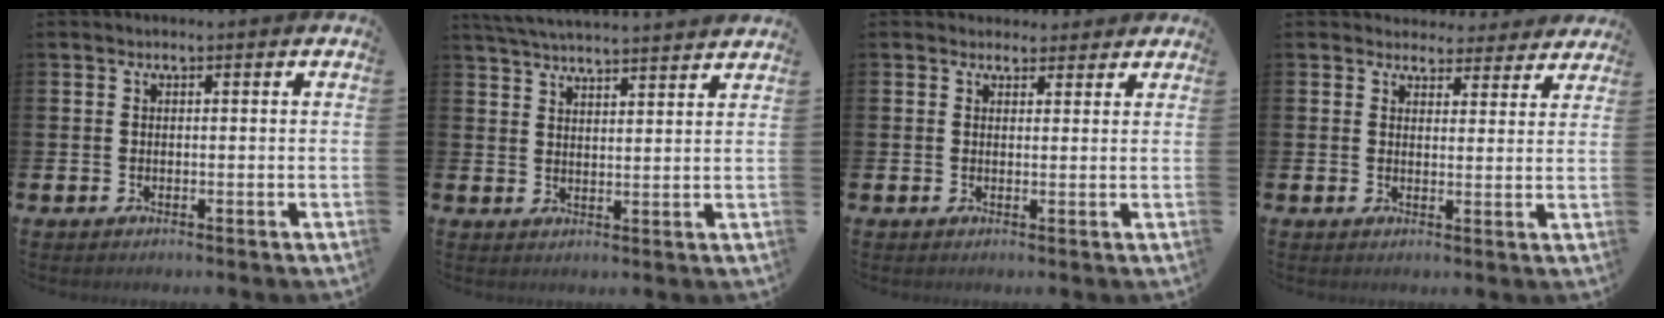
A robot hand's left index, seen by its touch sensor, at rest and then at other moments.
{"total": 4.8, "force": [4.7, -0.4, 0.5], "torque": [-0.031, -0.024, 0.087]}
{"total": 2.5, "force": [2.2, 1.2, -0.1], "torque": [0.011, -0.009, 0.038]}
{"total": 3.9, "force": [3.5, 1.6, 0.1], "torque": [-0.008, -0.023, 0.062]}